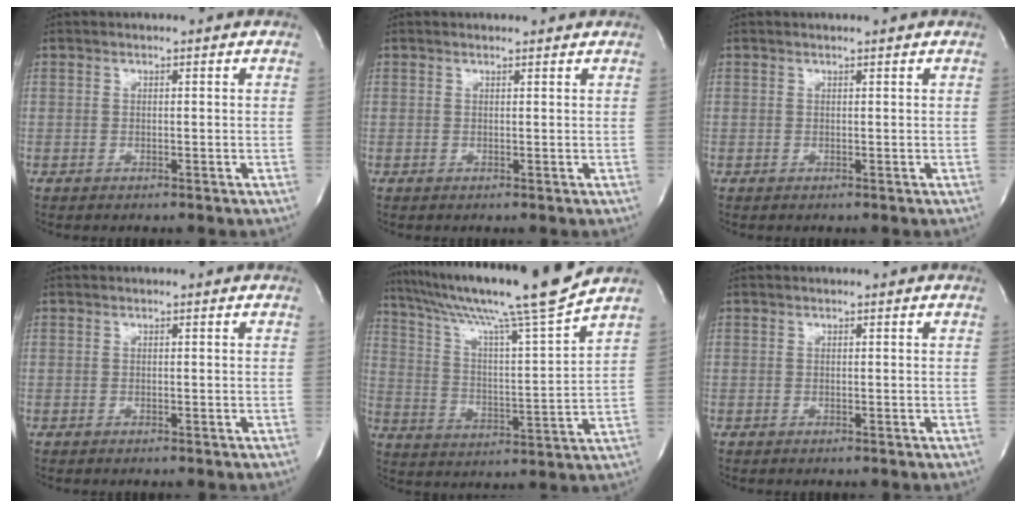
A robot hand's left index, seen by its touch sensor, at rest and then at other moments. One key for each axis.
{"total": 1.5, "fx": 1.4, "fy": 0.2, "fz": 0.3, "tx": -0.012, "ty": 0.006, "tz": 0.020}
{"total": 0.8, "fx": 0.8, "fy": -0.2, "fz": 0.3, "tx": -0.006, "ty": 0.000, "tz": 0.015}
{"total": 0.0}
{"total": 18.5, "fx": 15.6, "fy": -2.3, "fz": 9.6, "tx": -0.168, "ty": -0.025, "tz": 0.246}
{"total": 0.0}